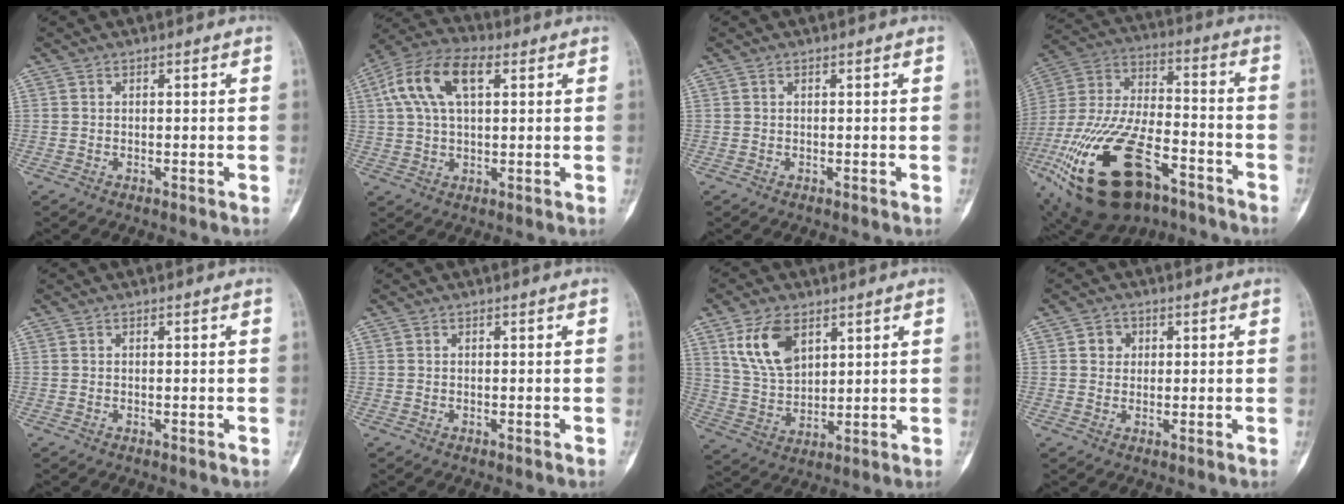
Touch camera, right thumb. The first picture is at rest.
{"total": 12.7, "force": [4.1, 6.6, 10.0], "torque": [-0.198, 0.026, 0.073]}
{"total": 0.0}
{"total": 29.0, "force": [-14.3, 13.9, 21.1], "torque": [-0.474, 0.034, -0.248]}
{"total": 0.0}
{"total": 0.0}
{"total": 10.9, "force": [5.3, 6.3, 7.1], "torque": [-0.120, -0.020, 0.111]}
{"total": 2.9, "force": [0.8, 2.6, 1.0], "torque": [0.002, 0.001, 0.009]}